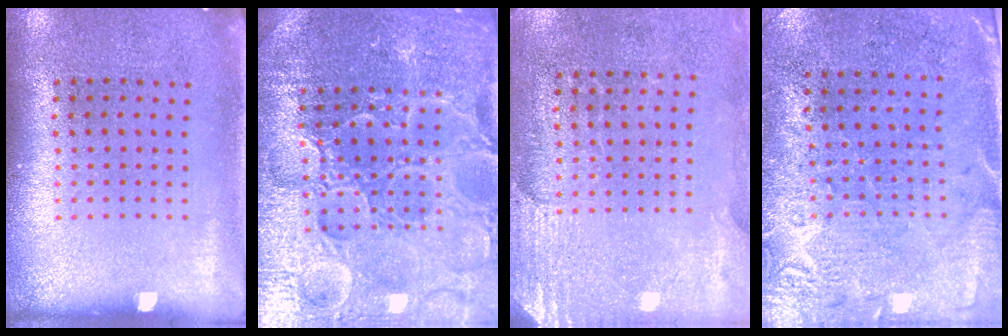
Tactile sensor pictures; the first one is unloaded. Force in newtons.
{"total": 5.4, "press": 5.0, "slide": 2.1}
{"total": 2.7, "press": 2.5, "slide": 1.1}
{"total": 2.7, "press": 2.4, "slide": 1.3}